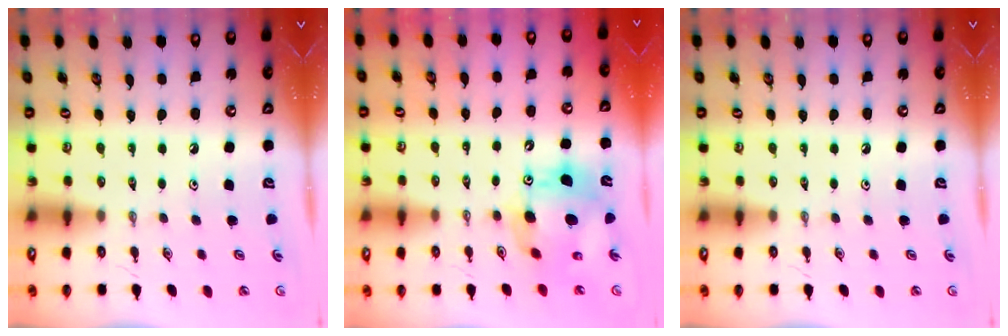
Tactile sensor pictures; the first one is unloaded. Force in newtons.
{"total": 14.1, "press": 14.0, "slide": 1.1}
{"total": 0.0}